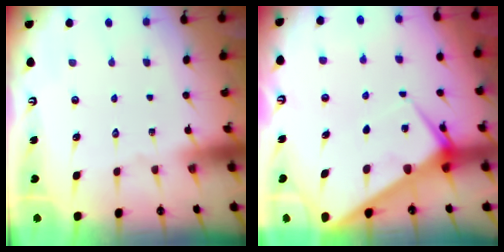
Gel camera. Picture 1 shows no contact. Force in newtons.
{"total": 6.1, "press": 6.1, "slide": 0.6}